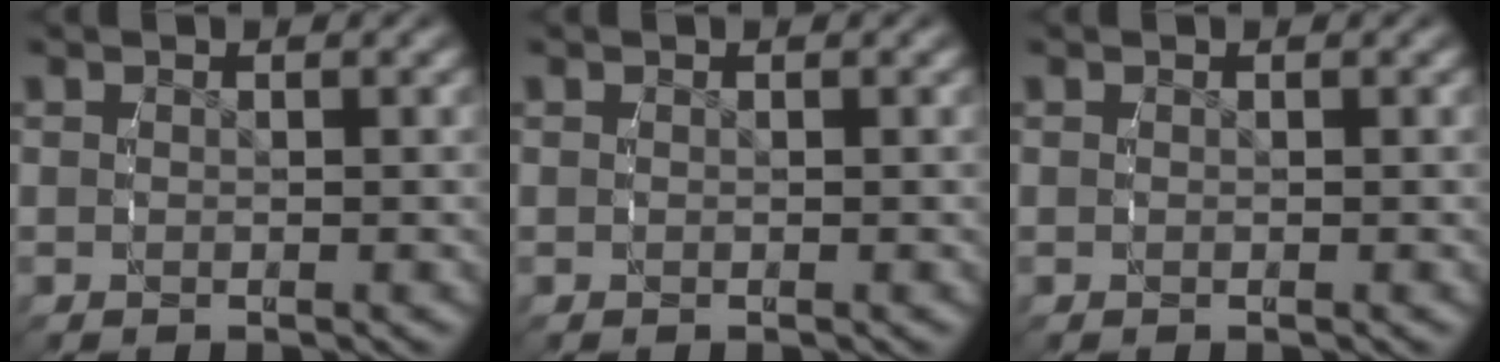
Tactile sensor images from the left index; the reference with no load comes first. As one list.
[{"total": 0.0}, {"total": 0.0}]